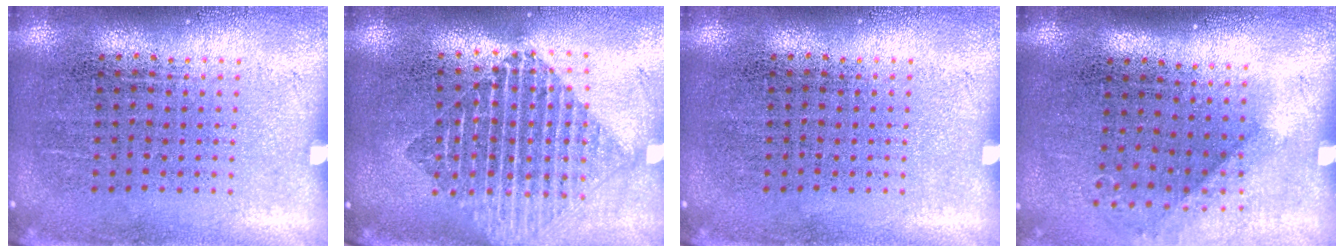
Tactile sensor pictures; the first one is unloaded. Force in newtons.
{"total": 1.8, "press": 1.5, "slide": 1.1}
{"total": 0.0}
{"total": 1.0, "press": 0.7, "slide": 0.7}